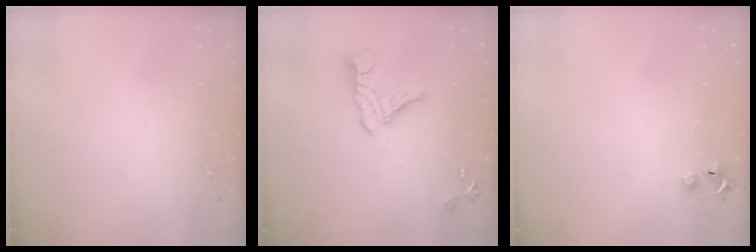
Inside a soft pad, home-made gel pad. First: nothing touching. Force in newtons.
{"total": 13.2, "press": 13.2, "slide": 1.3}
{"total": 4.0, "press": 4.0, "slide": 0.5}